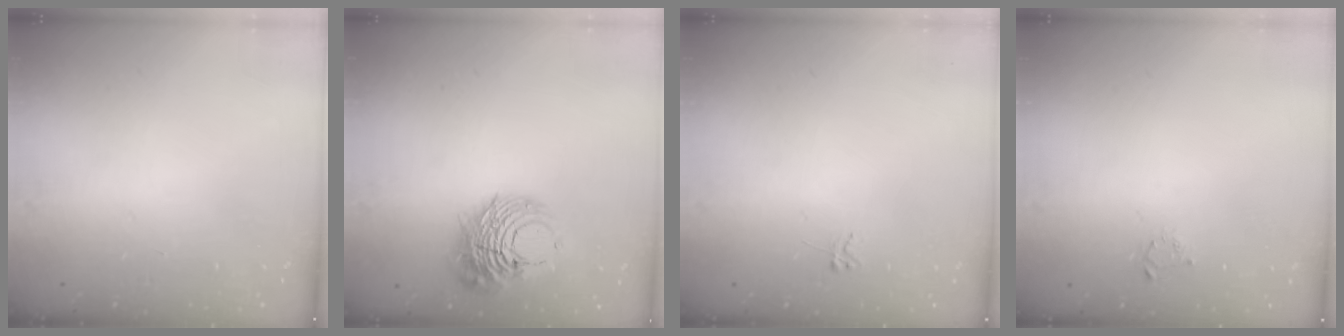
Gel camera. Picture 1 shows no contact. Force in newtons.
{"total": 10.9, "press": 10.8, "slide": 1.4}
{"total": 2.6, "press": 2.6, "slide": 0.4}
{"total": 2.1, "press": 2.1, "slide": 0.3}